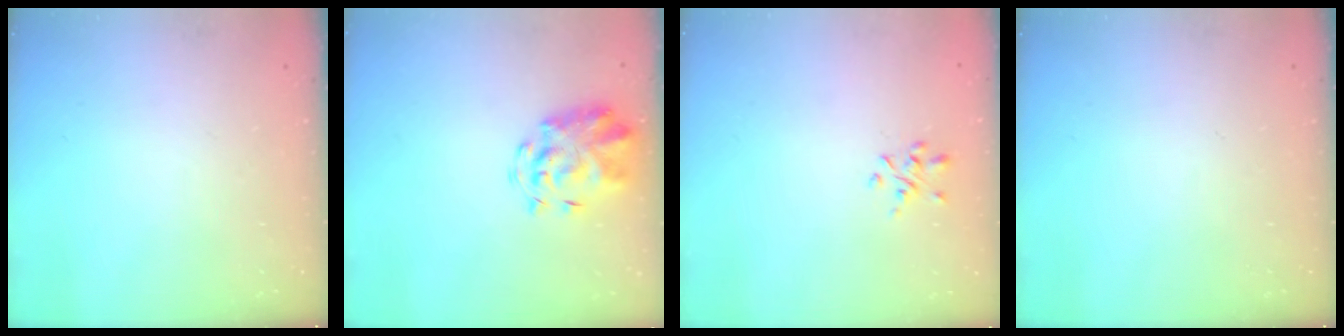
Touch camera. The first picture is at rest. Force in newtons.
{"total": 3.6, "press": 3.3, "slide": 1.2}
{"total": 1.8, "press": 1.6, "slide": 0.6}
{"total": 0.0}